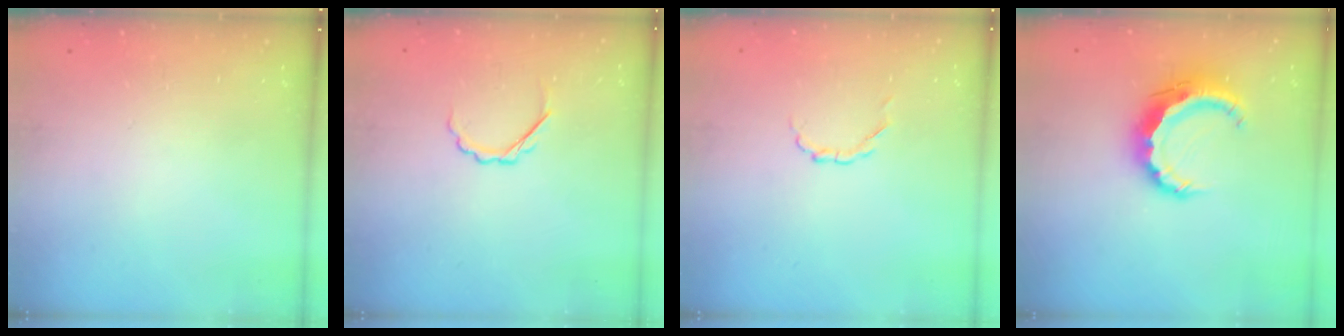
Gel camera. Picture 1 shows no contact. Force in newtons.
{"total": 3.3, "press": 3.2, "slide": 1.1}
{"total": 1.7, "press": 1.7, "slide": 0.1}
{"total": 8.8, "press": 8.7, "slide": 1.0}